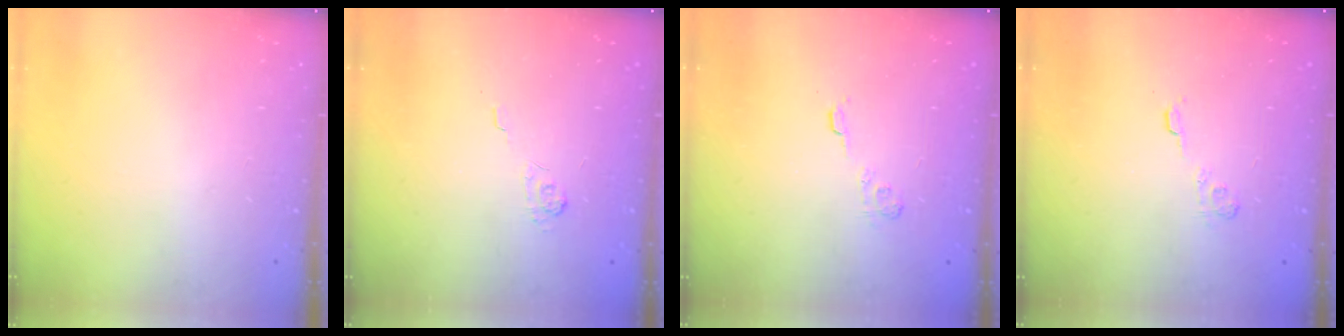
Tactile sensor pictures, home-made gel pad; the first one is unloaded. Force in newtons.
{"total": 2.0, "press": 1.4, "slide": 1.4}
{"total": 2.9, "press": 2.5, "slide": 1.6}
{"total": 2.9, "press": 2.5, "slide": 1.6}